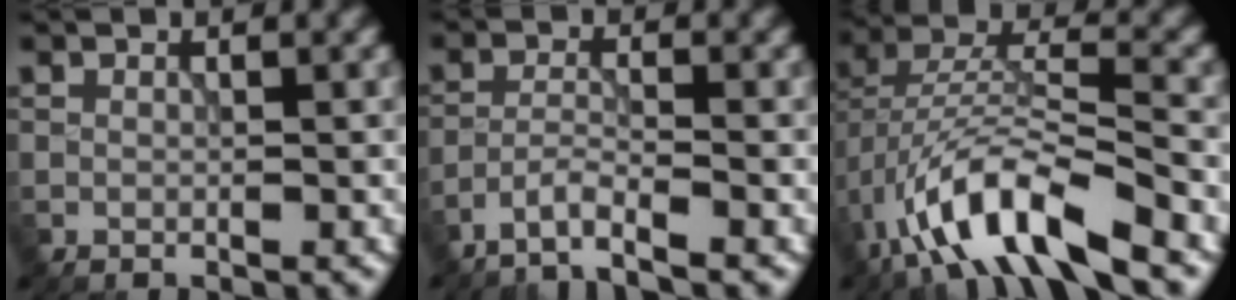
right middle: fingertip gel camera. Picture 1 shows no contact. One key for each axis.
{"total": 2.6, "fx": -2.2, "fy": 0.2, "fz": 1.4, "tx": -0.022, "ty": 0.002, "tz": -0.056}
{"total": 9.9, "fx": -5.4, "fy": 3.2, "fz": 7.6, "tx": -0.140, "ty": 0.010, "tz": -0.102}